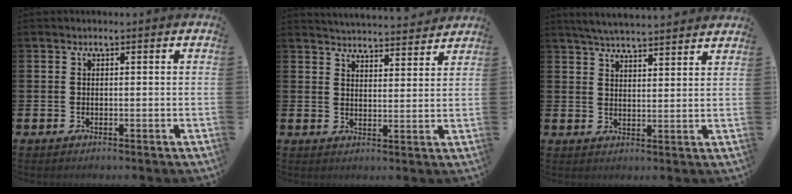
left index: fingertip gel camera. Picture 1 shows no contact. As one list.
[{"total": 4.9, "force": [4.9, 0.4, 0.1], "torque": [-0.009, -0.035, 0.086]}, {"total": 5.0, "force": [4.9, 0.0, 0.8], "torque": [-0.034, -0.024, 0.090]}]